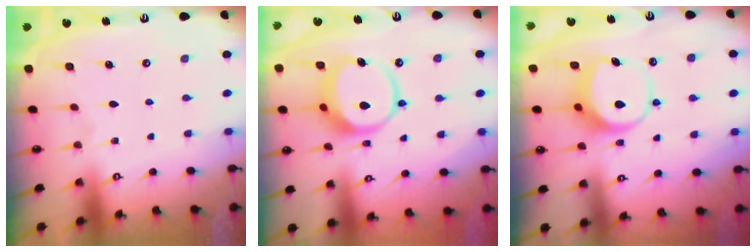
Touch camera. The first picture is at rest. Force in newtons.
{"total": 12.1, "press": 12.0, "slide": 1.6}
{"total": 9.2, "press": 9.1, "slide": 1.5}